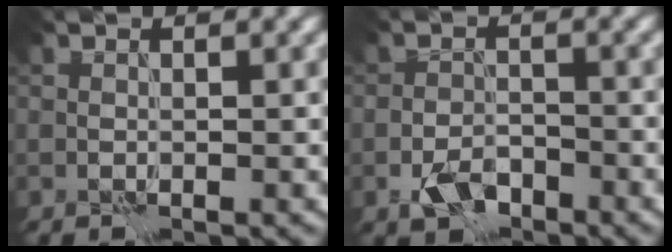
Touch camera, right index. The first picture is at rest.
{"total": 2.8, "force": [-1.9, 1.4, 1.5], "torque": [-0.025, 0.002, -0.039]}